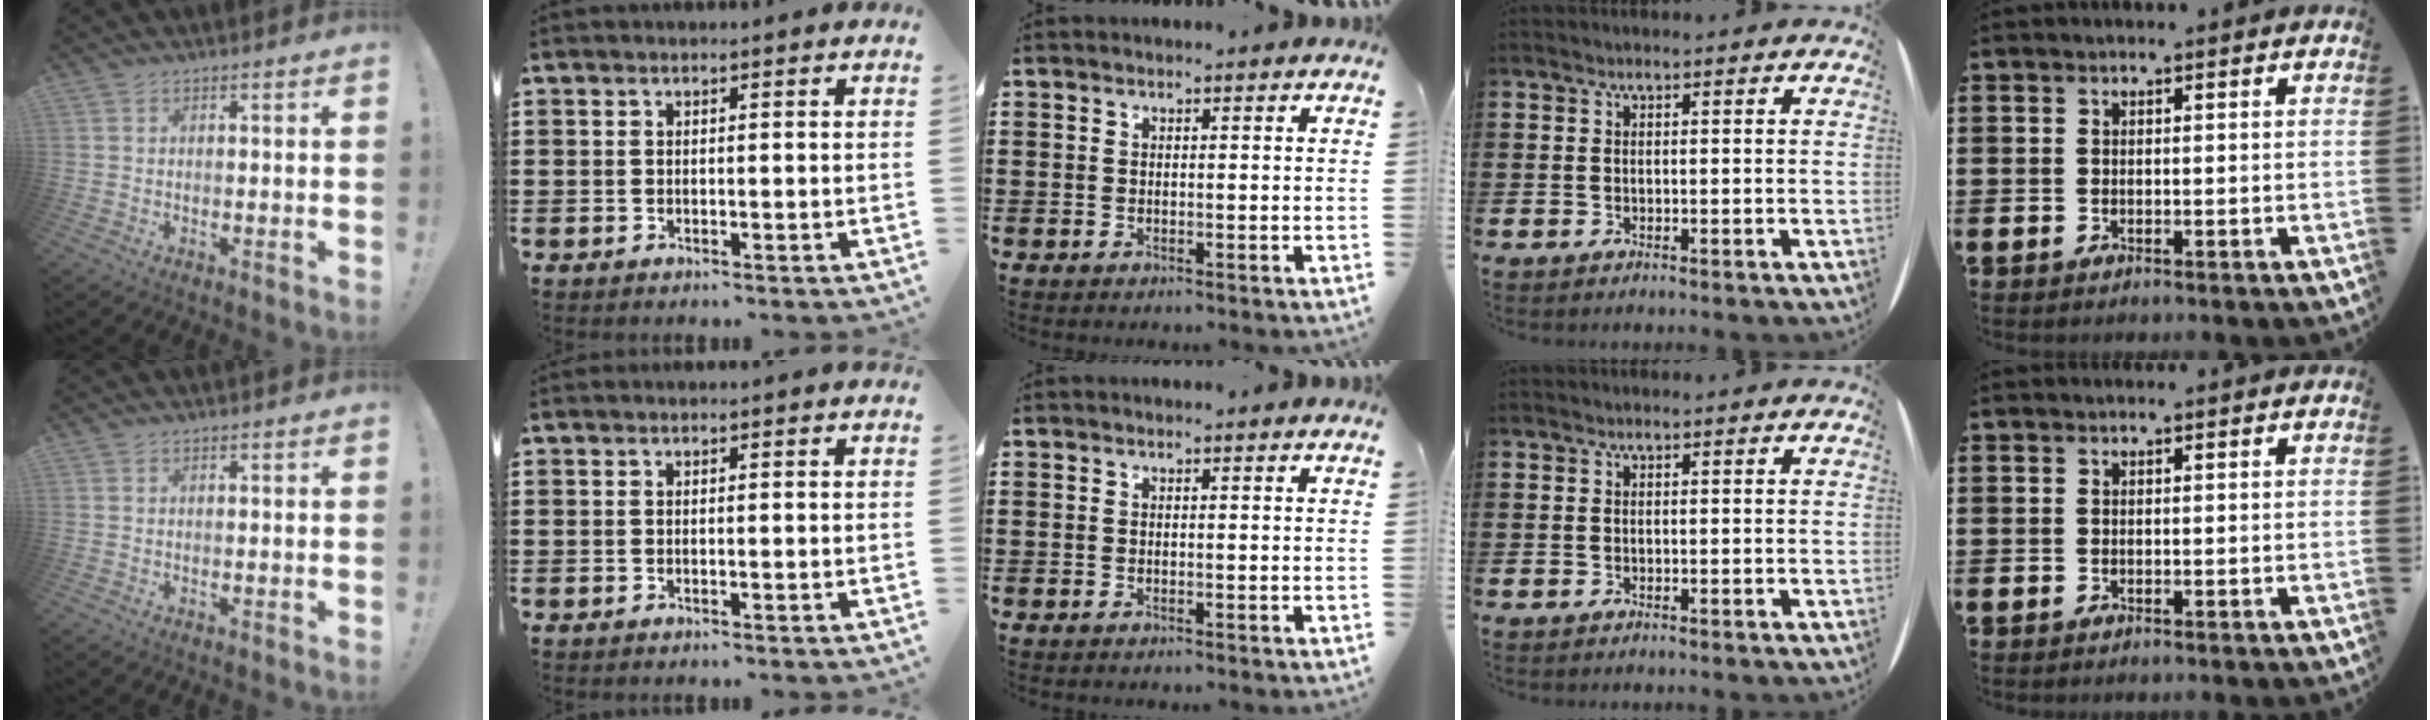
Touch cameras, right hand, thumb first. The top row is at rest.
{}